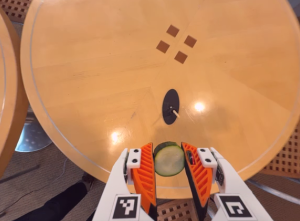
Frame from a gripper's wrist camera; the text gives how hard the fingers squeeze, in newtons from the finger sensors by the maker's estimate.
{"total": 9.5, "left": 9.6, "right": 9.3}